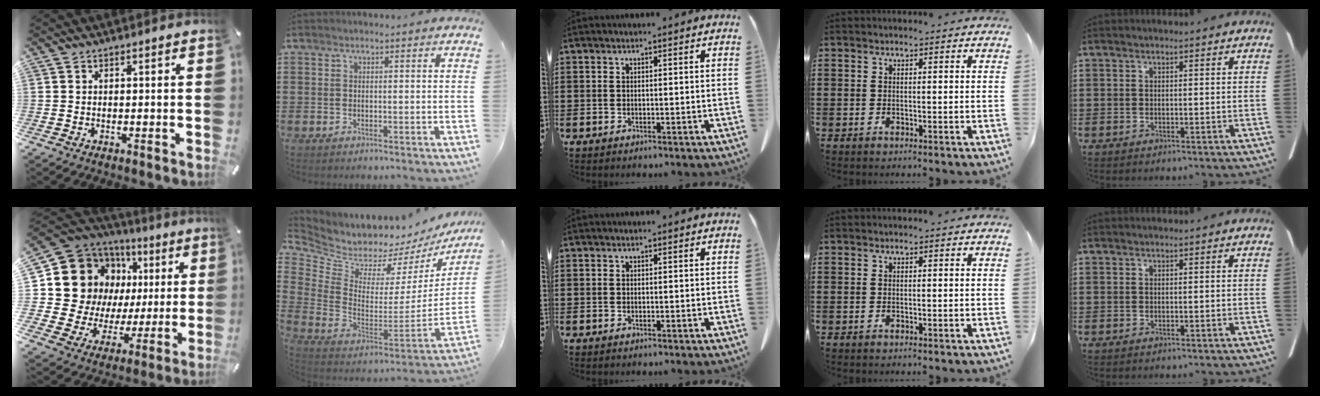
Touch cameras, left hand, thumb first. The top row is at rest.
{"thumb": {"total": 18.3, "force": [6.1, 15.3, 8.0], "torque": [-0.137, -0.051, 0.136]}, "index": {"total": 5.4, "force": [5.1, 1.5, 0.3], "torque": [-0.051, -0.066, 0.083]}}